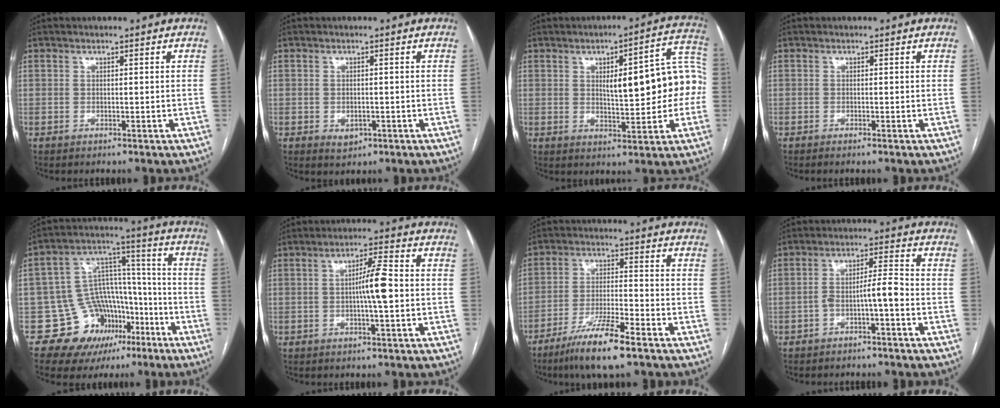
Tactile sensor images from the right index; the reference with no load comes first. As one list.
[{"total": 2.1, "force": [-0.8, 1.5, 1.3], "torque": [-0.015, 0.001, -0.003]}, {"total": 14.2, "force": [0.7, 4.1, 13.6], "torque": [-0.167, 0.040, 0.015]}, {"total": 0.5, "force": [-0.3, -0.1, 0.4], "torque": [-0.008, 0.001, -0.005]}, {"total": 14.8, "force": [-7.6, 11.7, 5.0], "torque": [-0.066, 0.086, -0.107]}, {"total": 5.7, "force": [-0.4, 0.2, 5.7], "torque": [-0.099, 0.008, -0.010]}, {"total": 10.1, "force": [-6.8, 0.6, 7.4], "torque": [-0.141, -0.022, -0.124]}, {"total": 4.8, "force": [-2.1, 0.4, 4.2], "torque": [-0.075, 0.021, -0.033]}]